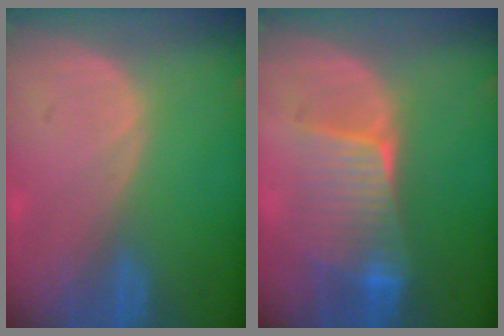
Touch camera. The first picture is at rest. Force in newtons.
{"total": 6.6, "press": 6.6, "slide": 0.6}